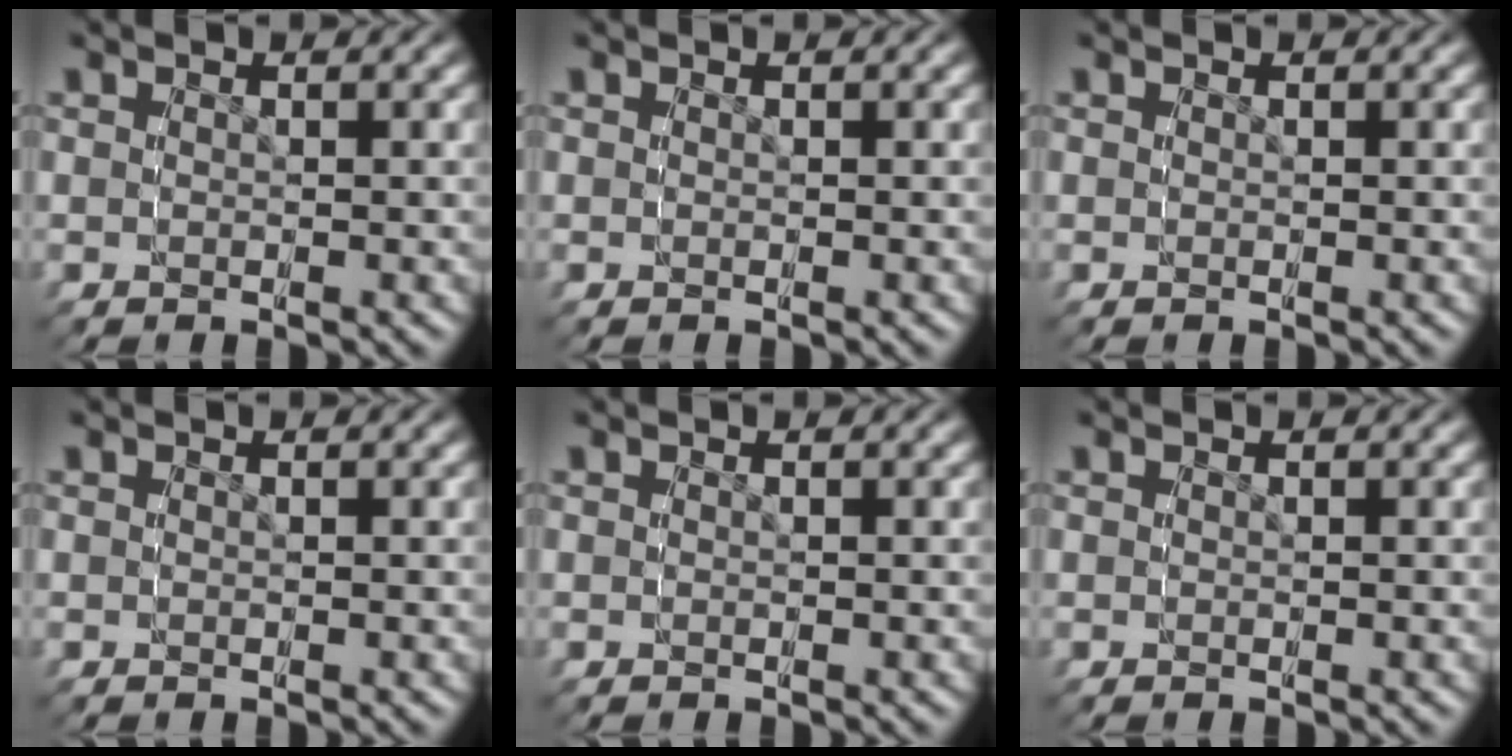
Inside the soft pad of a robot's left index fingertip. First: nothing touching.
{"total": 0.0}
{"total": 0.0}
{"total": 0.0}
{"total": 0.0}
{"total": 0.0}